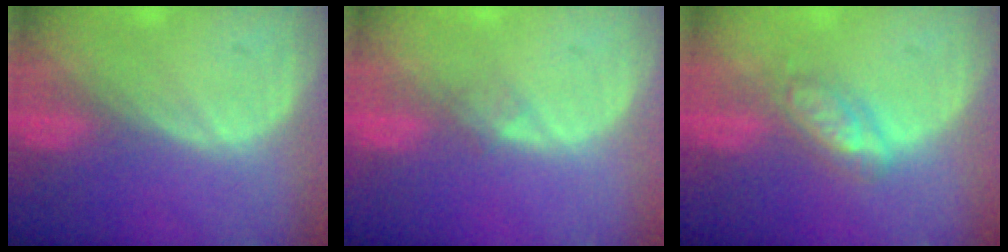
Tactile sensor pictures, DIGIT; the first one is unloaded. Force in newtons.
{"total": 1.1, "press": 1.0, "slide": 0.1}
{"total": 4.6, "press": 4.5, "slide": 1.2}